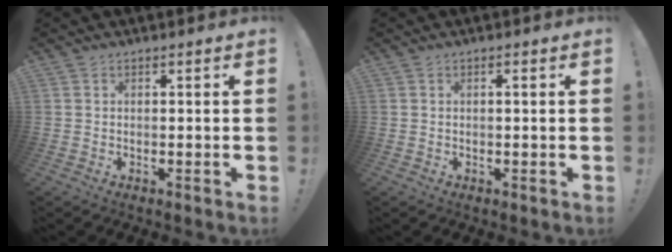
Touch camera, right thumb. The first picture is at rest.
{"total": 0.6, "force": [0.1, -0.2, 0.5], "torque": [-0.002, -0.003, -0.002]}